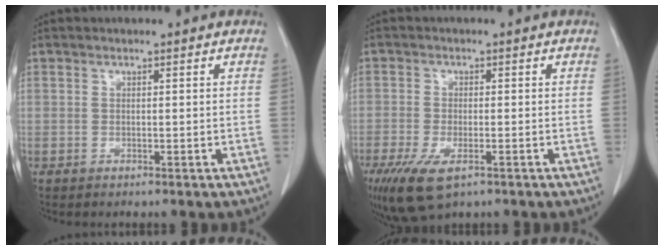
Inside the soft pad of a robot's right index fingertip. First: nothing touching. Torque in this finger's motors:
{"motor_torque": [1.03, -0.99, 0.37, 0.08]}